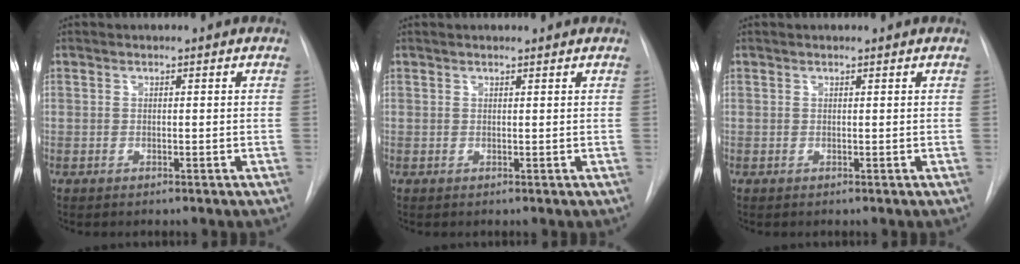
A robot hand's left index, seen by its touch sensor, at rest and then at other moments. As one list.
[{"total": 2.3, "force": [2.2, 0.2, 0.7], "torque": [-0.009, 0.016, 0.026]}, {"total": 1.0, "force": [1.0, 0.0, 0.3], "torque": [-0.007, 0.011, 0.012]}]